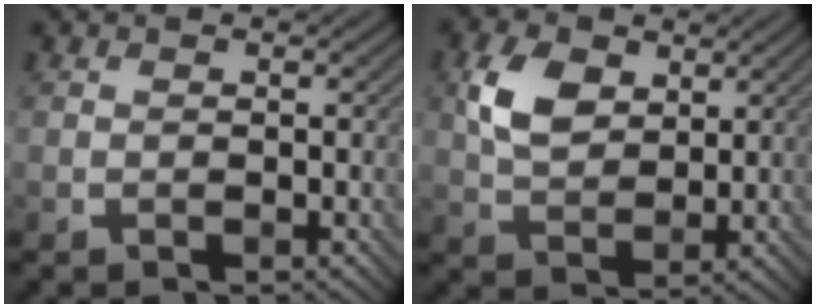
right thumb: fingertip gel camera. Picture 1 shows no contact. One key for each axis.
{"total": 6.4, "fx": 2.4, "fy": 4.2, "fz": 4.3, "tx": -0.096, "ty": 0.002, "tz": 0.046}